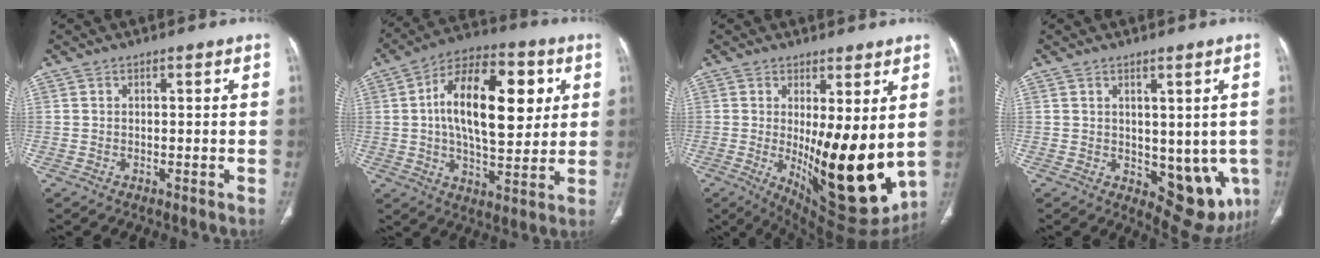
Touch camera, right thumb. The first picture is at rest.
{"total": 20.7, "force": [4.2, 10.3, 17.5], "torque": [-0.255, 0.005, 0.060]}
{"total": 18.6, "force": [-0.5, 6.6, 17.4], "torque": [-0.242, -0.047, 0.017]}
{"total": 10.6, "force": [-1.4, 6.0, 8.7], "torque": [-0.064, -0.020, 0.001]}